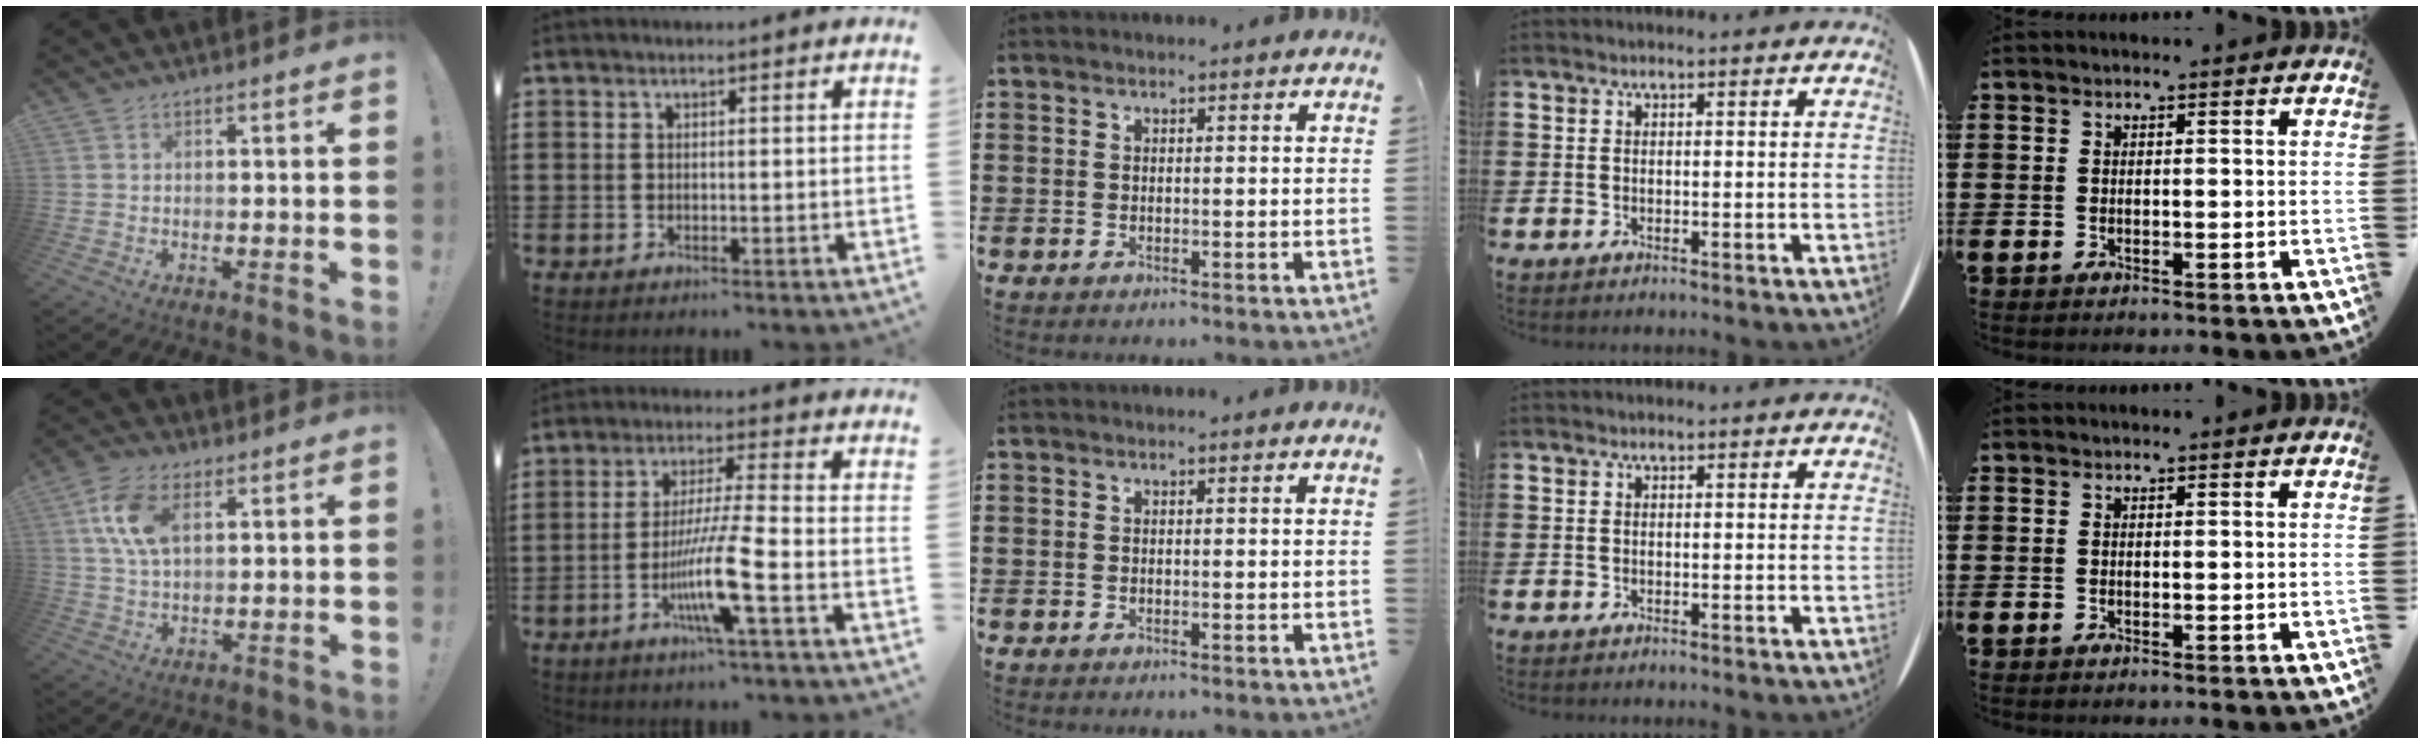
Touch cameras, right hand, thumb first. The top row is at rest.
{"thumb": {"total": 10.6, "force": [3.7, 5.8, 8.0], "torque": [-0.172, 0.004, 0.067]}, "index": {"total": 9.5, "force": [-3.7, 0.2, 8.7], "torque": [-0.170, -0.013, -0.072]}}